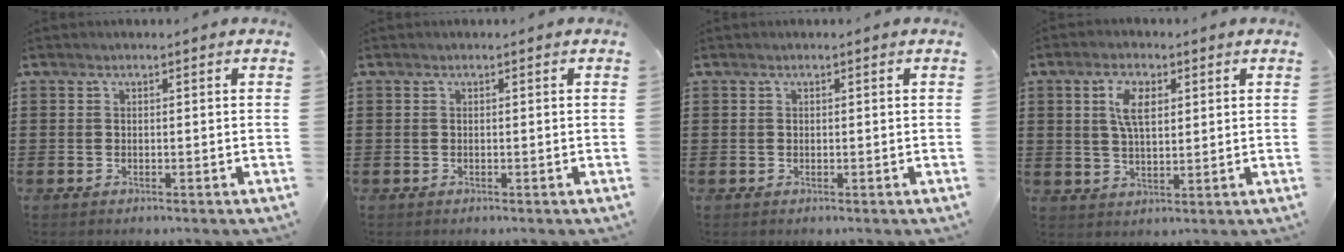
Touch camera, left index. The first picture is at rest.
{"total": 0.0}
{"total": 0.0}
{"total": 5.7, "force": [2.0, 2.5, 4.7], "torque": [-0.100, 0.009, 0.035]}